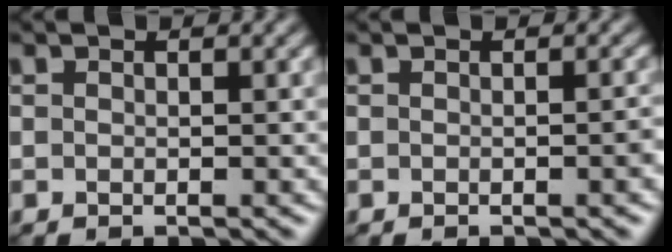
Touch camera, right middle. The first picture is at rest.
{"total": 0.9, "force": [-0.3, 0.1, 0.8], "torque": [-0.008, 0.002, -0.005]}